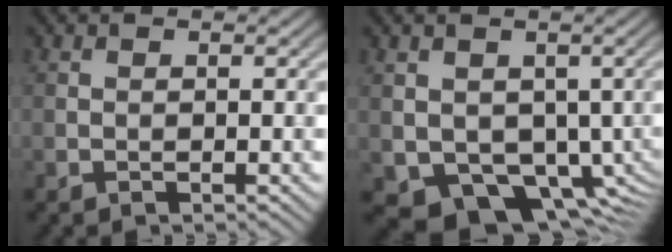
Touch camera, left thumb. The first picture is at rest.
{"total": 8.1, "force": [-1.0, 6.2, 5.1], "torque": [-0.094, -0.039, -0.011]}